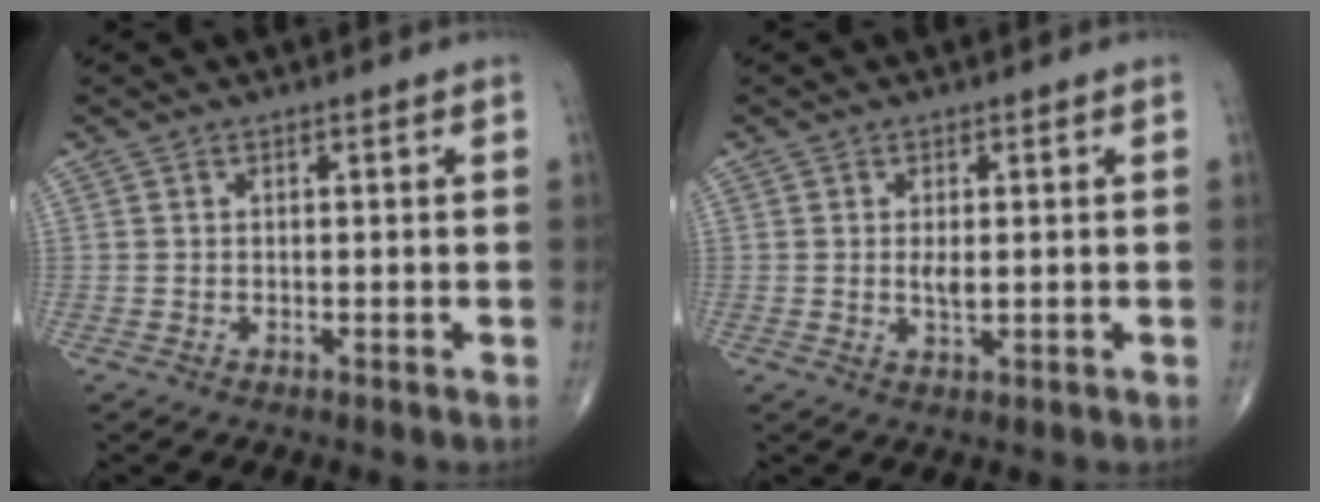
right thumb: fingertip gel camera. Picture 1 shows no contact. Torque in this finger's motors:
{"motor_torque": [2.49, 2.52, 0.16, 0.11, 0.00]}